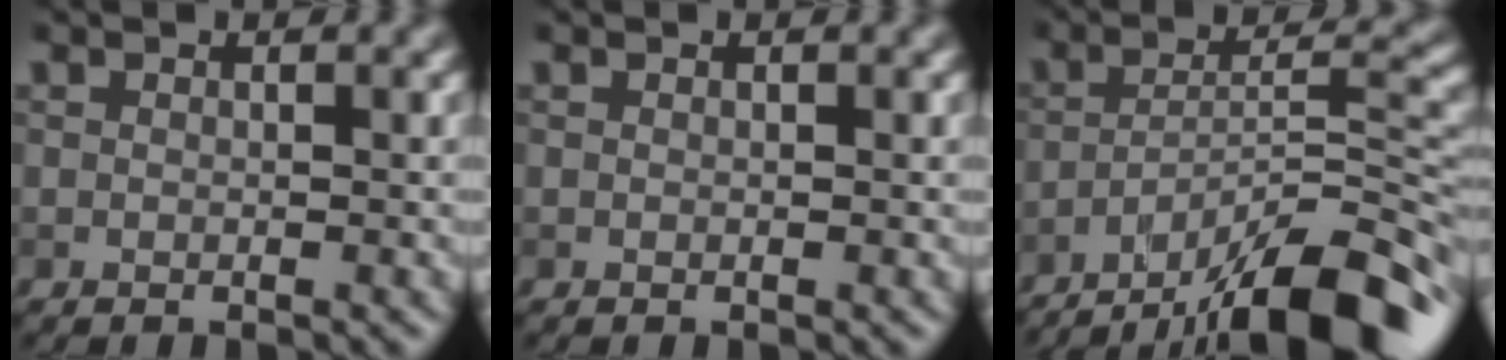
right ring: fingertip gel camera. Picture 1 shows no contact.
{"total": 0.0}
{"total": 13.2, "force": [-9.8, 3.0, 8.3], "torque": [-0.127, 0.013, -0.159]}